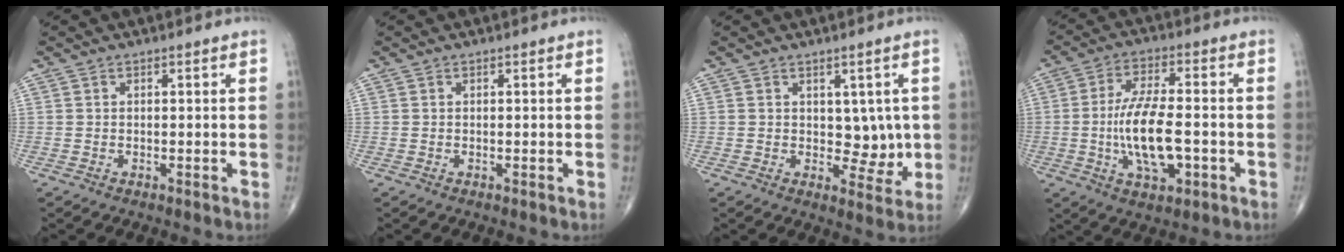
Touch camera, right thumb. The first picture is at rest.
{"total": 0.0}
{"total": 5.4, "force": [0.6, 3.7, 3.9], "torque": [-0.014, -0.012, 0.014]}
{"total": 12.4, "force": [-2.2, 5.0, 11.1], "torque": [-0.206, 0.009, -0.039]}